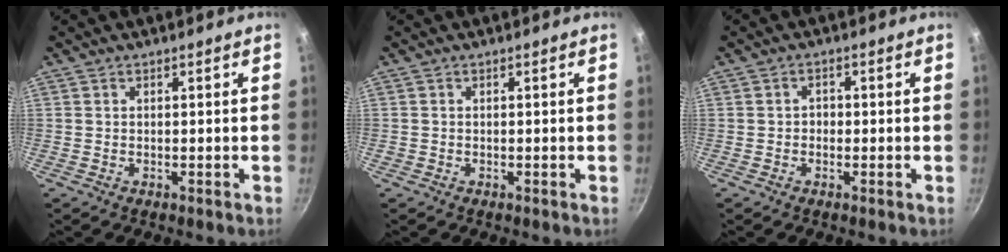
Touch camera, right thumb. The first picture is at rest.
{"total": 0.0}
{"total": 1.6, "force": [-0.2, 1.4, 0.9], "torque": [-0.011, 0.004, -0.006]}